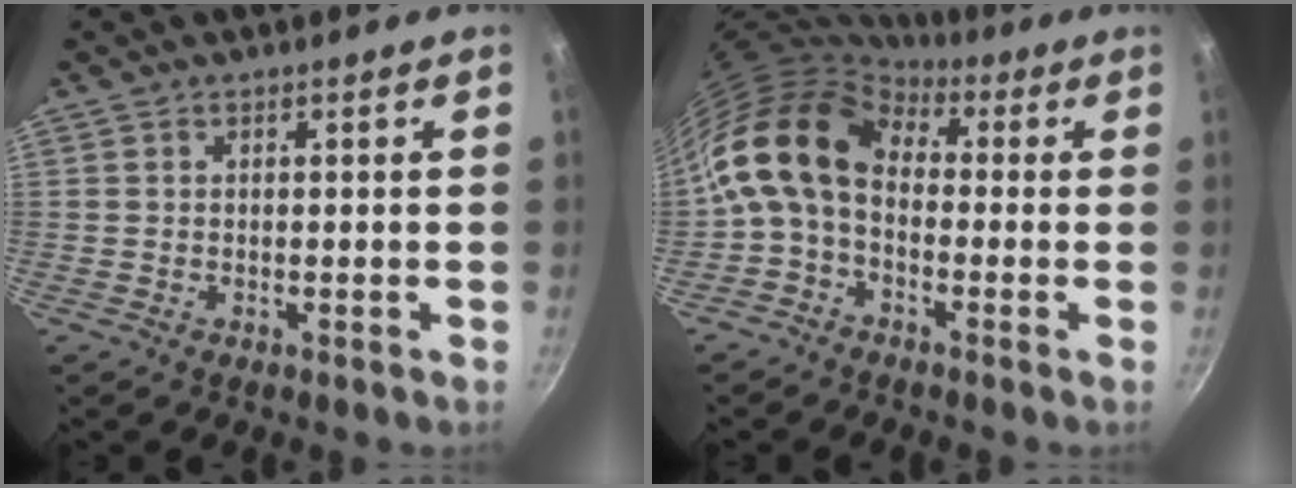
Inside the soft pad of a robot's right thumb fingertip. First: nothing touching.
{"total": 12.3, "force": [0.1, 8.5, 8.9], "torque": [-0.152, 0.028, -0.024]}